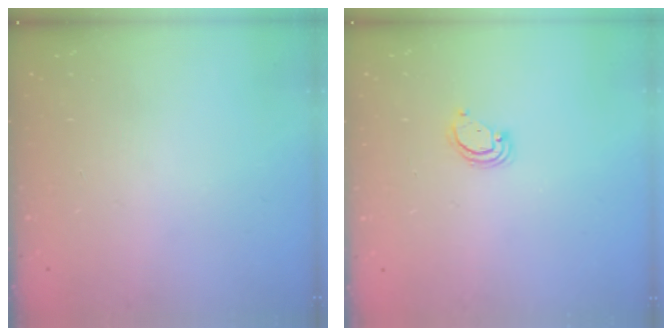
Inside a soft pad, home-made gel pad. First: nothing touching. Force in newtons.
{"total": 2.9, "press": 2.8, "slide": 0.2}